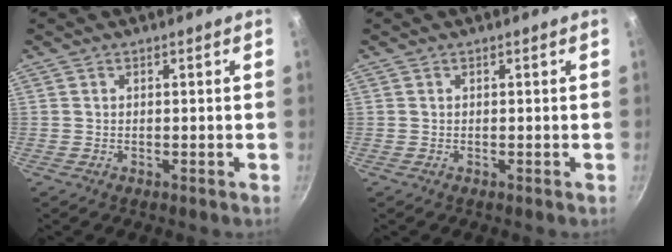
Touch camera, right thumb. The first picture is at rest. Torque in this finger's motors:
{"motor_torque": [0.04, 0.01, 0.22, -0.04, 0.06]}